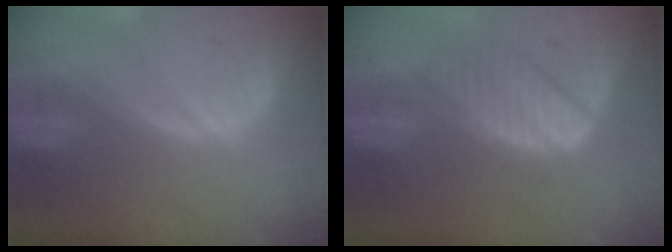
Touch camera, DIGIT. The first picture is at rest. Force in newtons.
{"total": 6.8, "press": 6.0, "slide": 3.3}